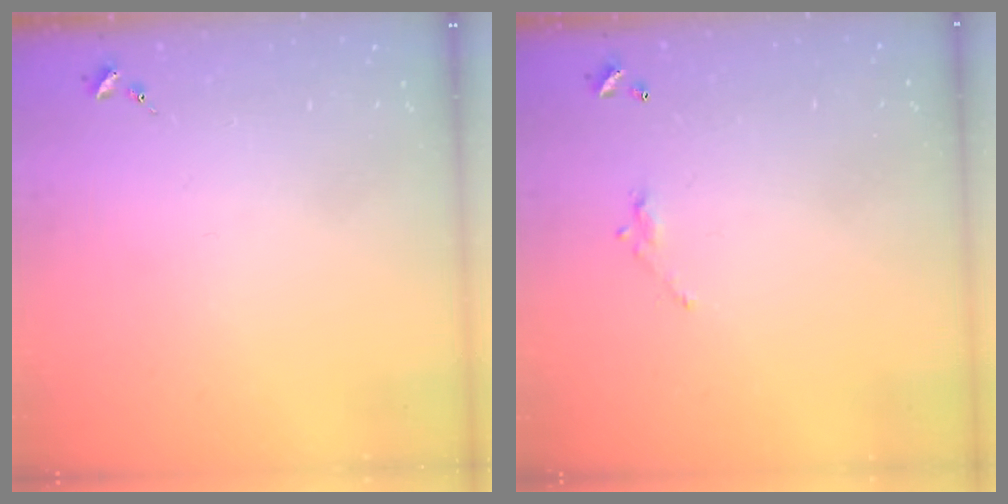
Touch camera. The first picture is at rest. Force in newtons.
{"total": 4.8, "press": 4.8, "slide": 0.3}